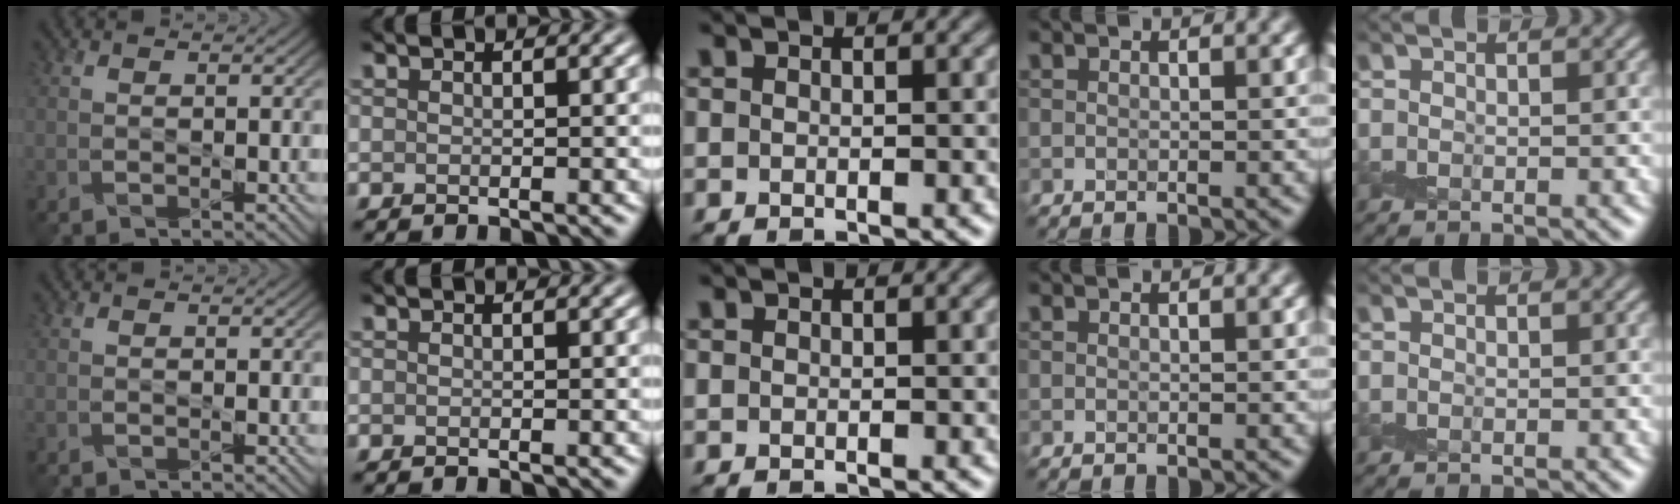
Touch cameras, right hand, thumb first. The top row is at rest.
{}